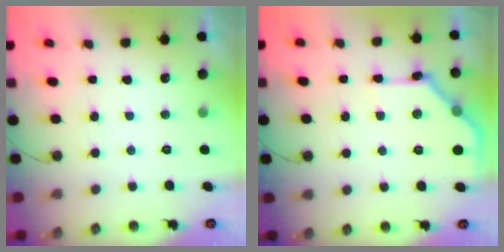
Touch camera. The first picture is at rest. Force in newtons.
{"total": 13.3, "press": 13.3, "slide": 0.2}